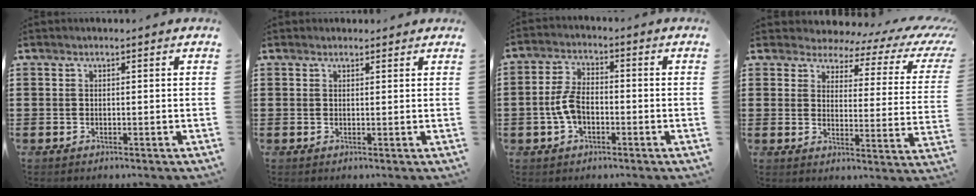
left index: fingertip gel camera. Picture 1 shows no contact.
{"total": 1.0, "force": [0.9, 0.4, 0.1], "torque": [0.005, 0.001, 0.016]}
{"total": 5.6, "force": [-1.4, 3.0, 4.5], "torque": [-0.106, 0.002, -0.032]}
{"total": 3.8, "force": [3.0, 1.7, 1.6], "torque": [-0.044, -0.019, 0.044]}